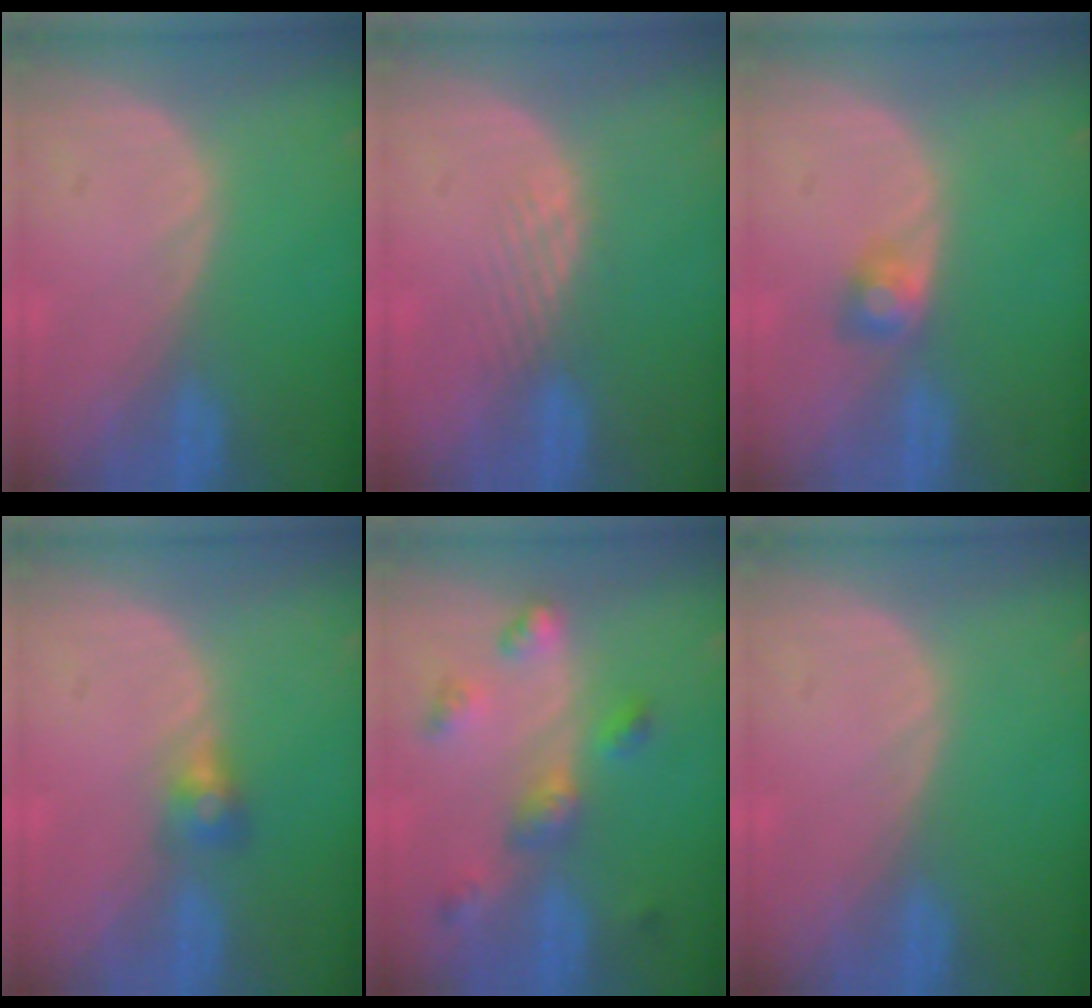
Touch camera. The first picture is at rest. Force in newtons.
{"total": 2.9, "press": 2.3, "slide": 1.8}
{"total": 2.3, "press": 2.3, "slide": 0.2}
{"total": 2.7, "press": 2.5, "slide": 0.9}
{"total": 6.4, "press": 5.7, "slide": 2.8}
{"total": 0.0}